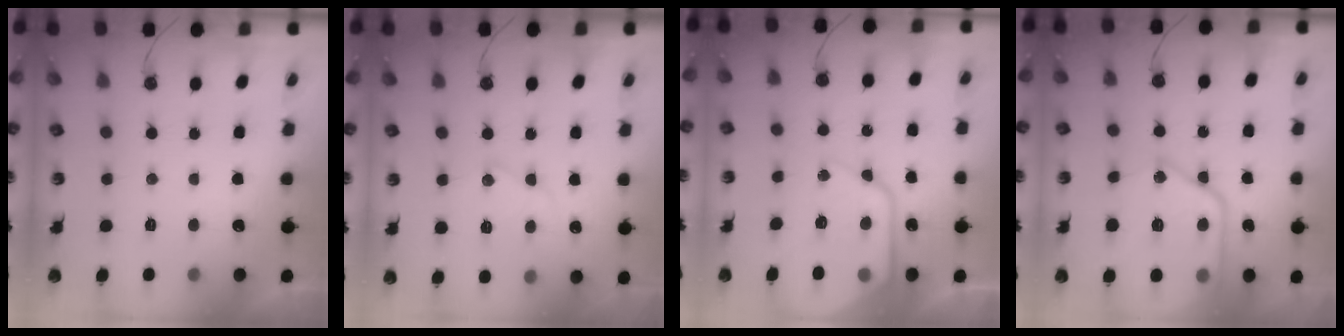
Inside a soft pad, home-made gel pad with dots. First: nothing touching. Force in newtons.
{"total": 11.6, "press": 11.6, "slide": 0.8}
{"total": 15.9, "press": 15.8, "slide": 1.6}
{"total": 20.7, "press": 20.6, "slide": 2.2}